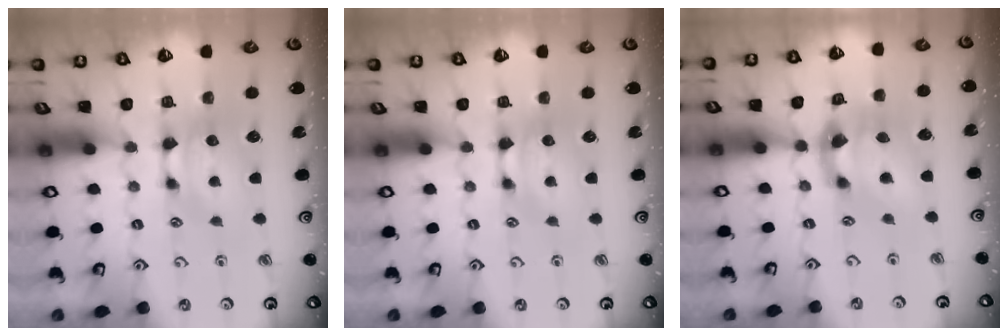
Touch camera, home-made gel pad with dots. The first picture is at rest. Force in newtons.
{"total": 0.0}
{"total": 4.9, "press": 4.5, "slide": 1.9}